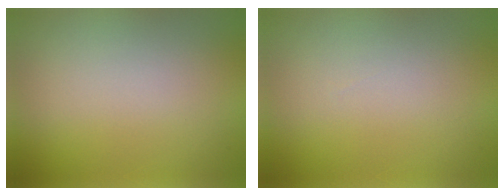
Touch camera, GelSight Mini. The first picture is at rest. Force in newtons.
{"total": 0.0}